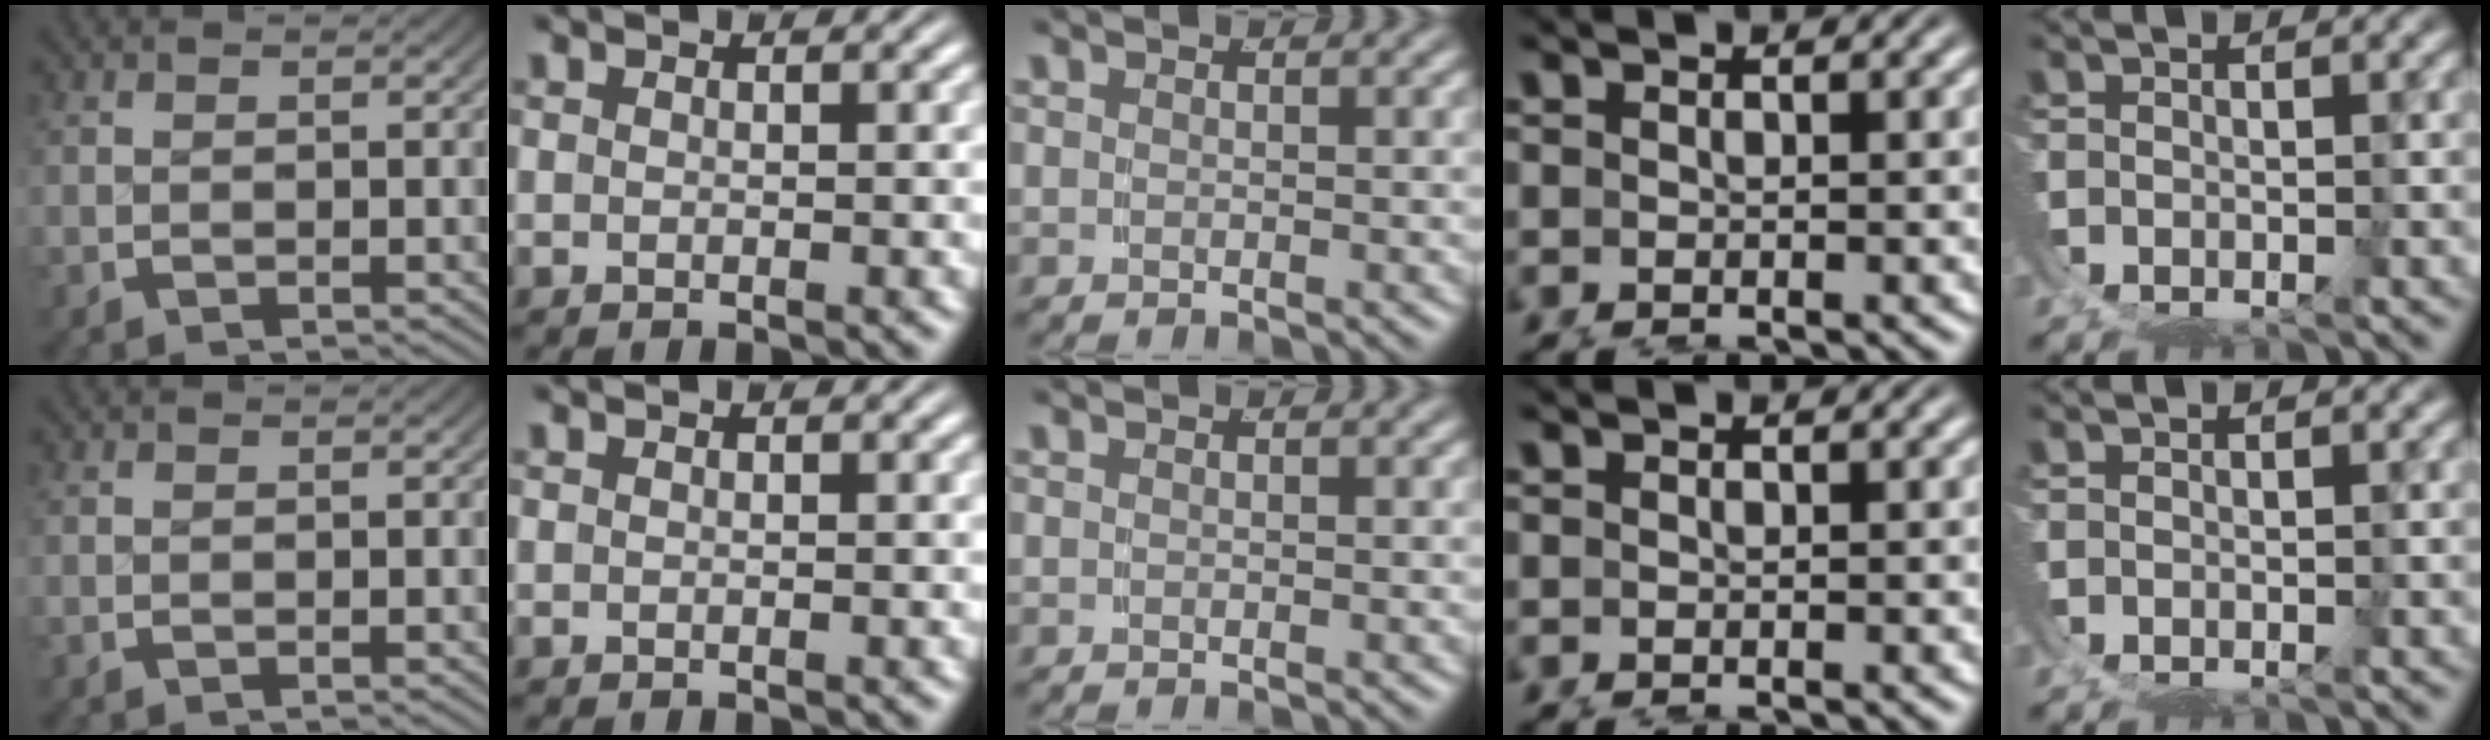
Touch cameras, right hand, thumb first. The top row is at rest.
{}